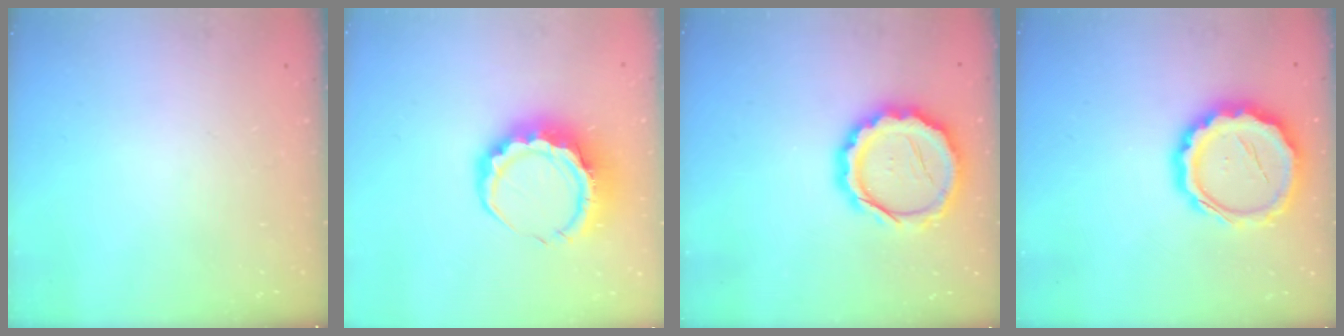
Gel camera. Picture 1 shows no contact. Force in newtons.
{"total": 11.0, "press": 10.8, "slide": 2.1}
{"total": 16.0, "press": 15.7, "slide": 3.1}
{"total": 15.5, "press": 15.2, "slide": 3.0}